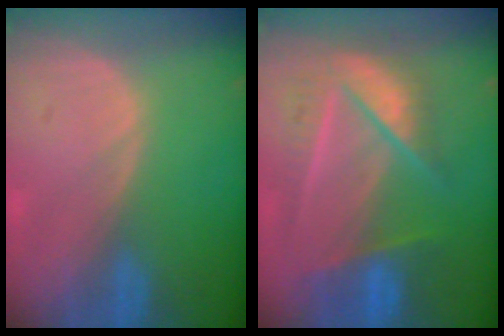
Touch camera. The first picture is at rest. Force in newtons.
{"total": 9.0, "press": 8.1, "slide": 3.8}